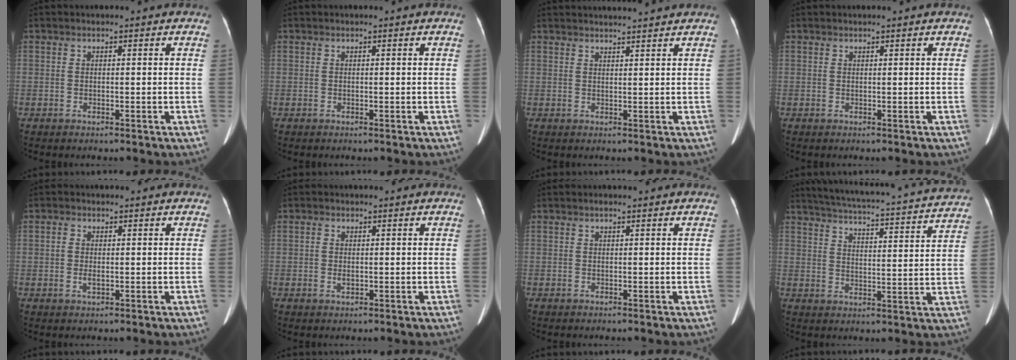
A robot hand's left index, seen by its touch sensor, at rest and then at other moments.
{"total": 0.0}
{"total": 6.6, "force": [6.3, -0.8, 1.9], "torque": [-0.020, 0.011, 0.078]}
{"total": 1.5, "force": [1.4, 0.0, 0.7], "torque": [-0.009, 0.009, 0.017]}
{"total": 1.6, "force": [-0.3, 0.9, 1.3], "torque": [-0.028, -0.004, 0.002]}
{"total": 1.2, "force": [-0.2, 0.7, 0.9], "torque": [-0.020, -0.004, 0.004]}
{"total": 0.9, "force": [0.7, 0.0, 0.6], "torque": [-0.009, 0.009, 0.014]}
{"total": 23.9, "force": [21.9, 2.2, 9.3], "torque": [-0.148, -0.036, 0.277]}